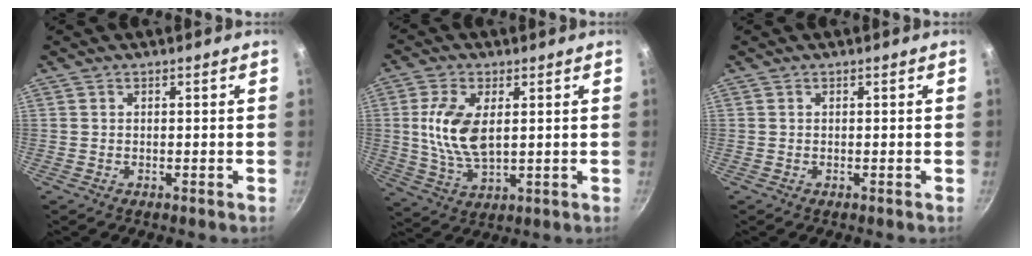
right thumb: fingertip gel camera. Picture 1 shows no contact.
{"total": 10.7, "force": [1.8, 5.5, 9.0], "torque": [-0.176, -0.009, 0.039]}
{"total": 0.0}